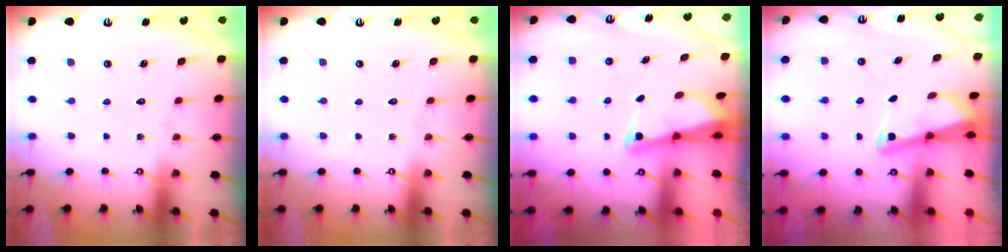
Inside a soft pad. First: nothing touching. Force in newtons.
{"total": 0.0}
{"total": 2.4, "press": 2.4, "slide": 0.2}
{"total": 2.9, "press": 2.9, "slide": 0.1}